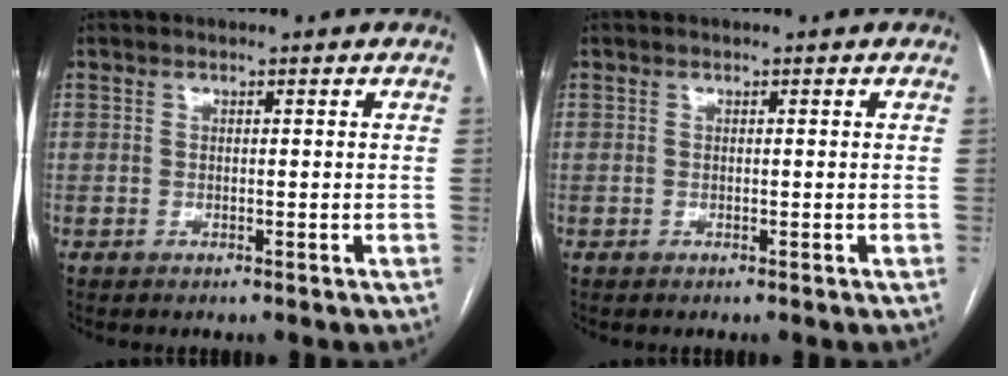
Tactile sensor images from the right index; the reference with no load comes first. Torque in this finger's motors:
{"motor_torque": [0.00, 0.00, 0.00, 0.00]}